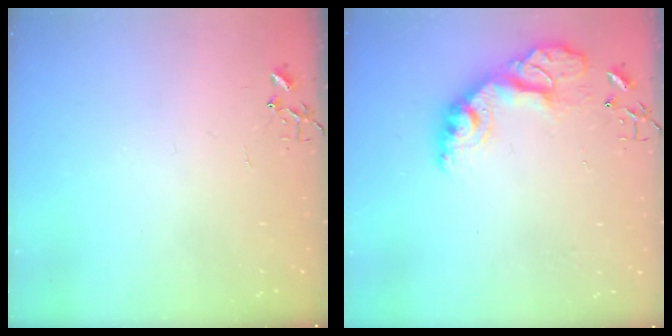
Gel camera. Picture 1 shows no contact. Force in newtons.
{"total": 15.2, "press": 15.1, "slide": 1.1}